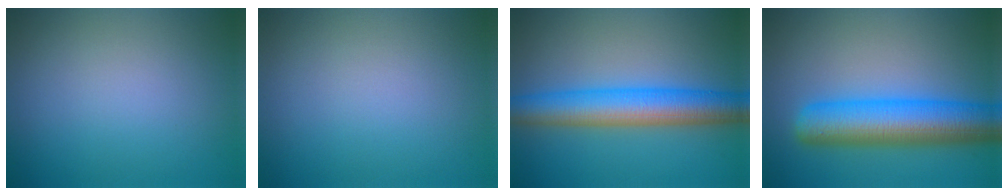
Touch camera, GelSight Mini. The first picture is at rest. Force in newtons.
{"total": 0.0}
{"total": 7.0, "press": 7.0, "slide": 0.2}
{"total": 8.7, "press": 8.7, "slide": 0.2}